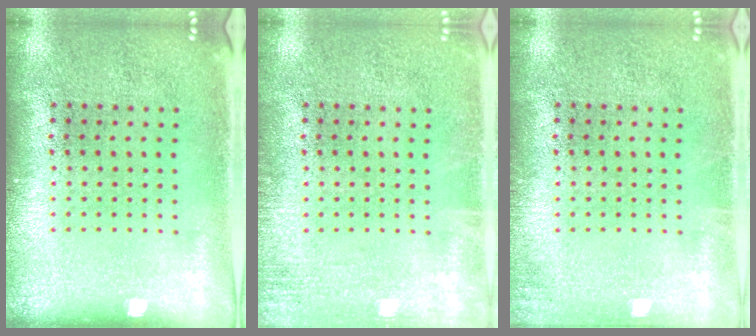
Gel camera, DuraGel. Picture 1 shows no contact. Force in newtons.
{"total": 1.5, "press": 1.5, "slide": 0.2}
{"total": 0.8, "press": 0.8, "slide": 0.1}